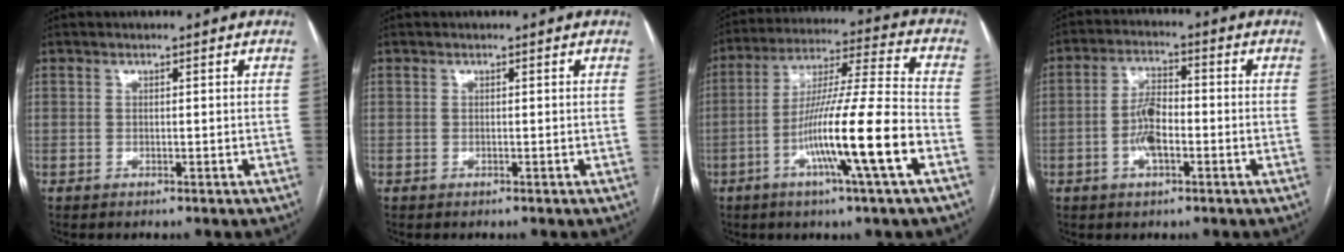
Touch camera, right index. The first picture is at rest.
{"total": 0.0}
{"total": 16.4, "force": [-6.0, -1.0, 15.2], "torque": [-0.275, -0.008, -0.108]}
{"total": 6.0, "force": [-1.7, 2.2, 5.4], "torque": [-0.115, 0.009, -0.033]}